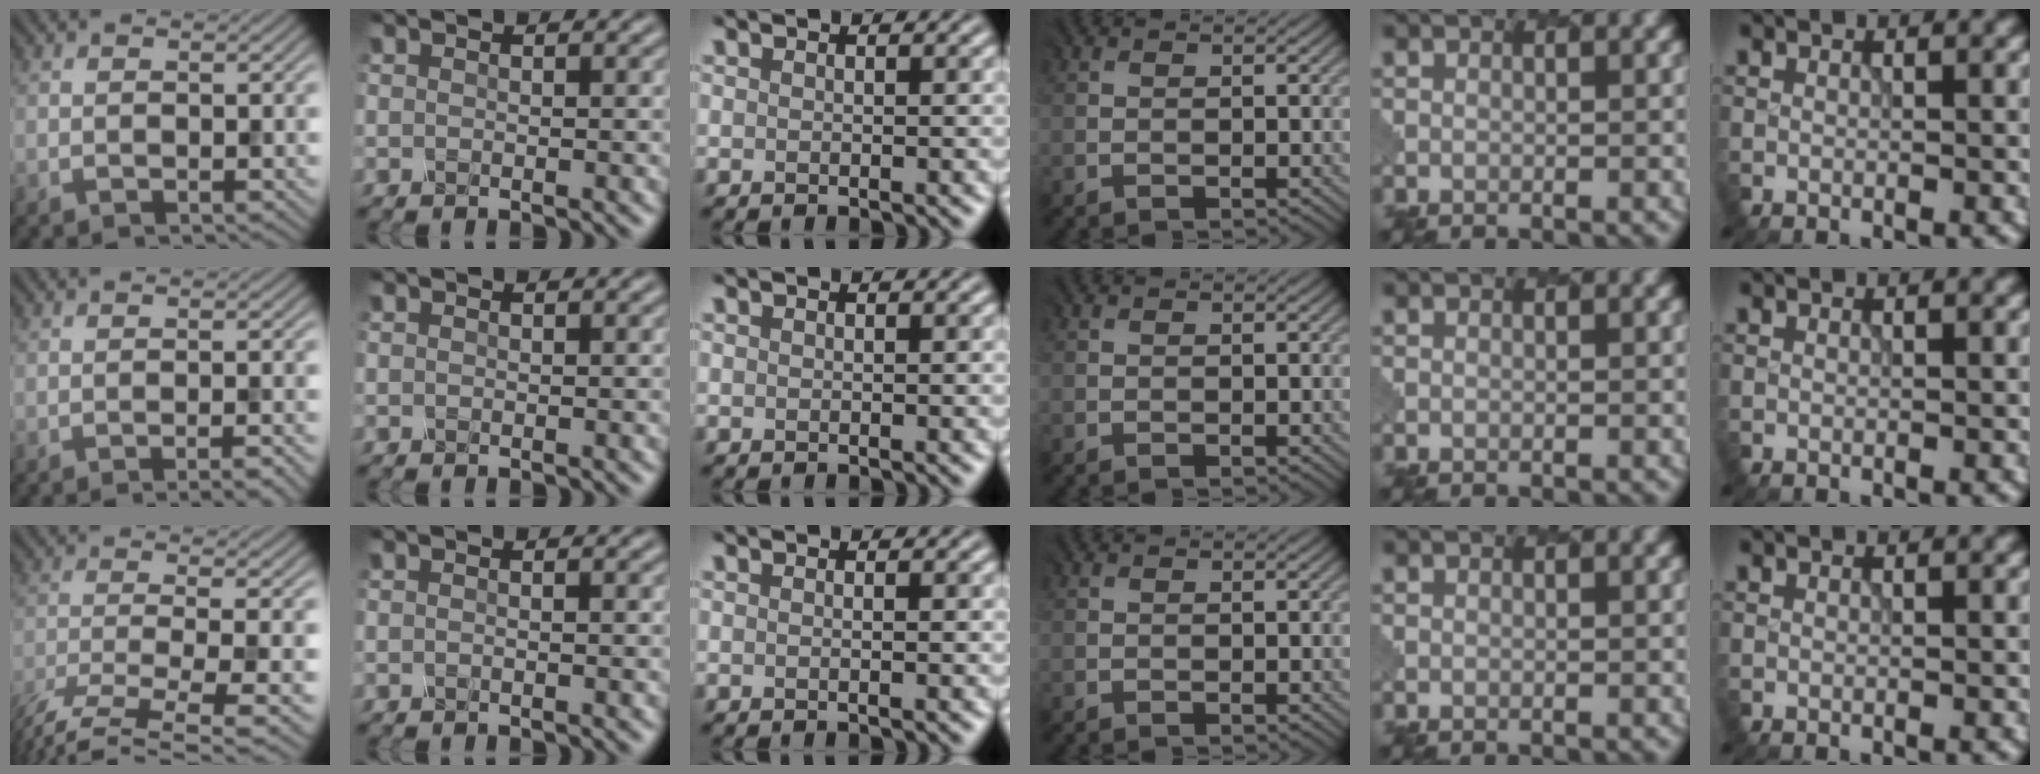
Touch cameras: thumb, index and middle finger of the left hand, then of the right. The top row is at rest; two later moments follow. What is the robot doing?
{"motion": "dispense", "object": "oil cruet"}